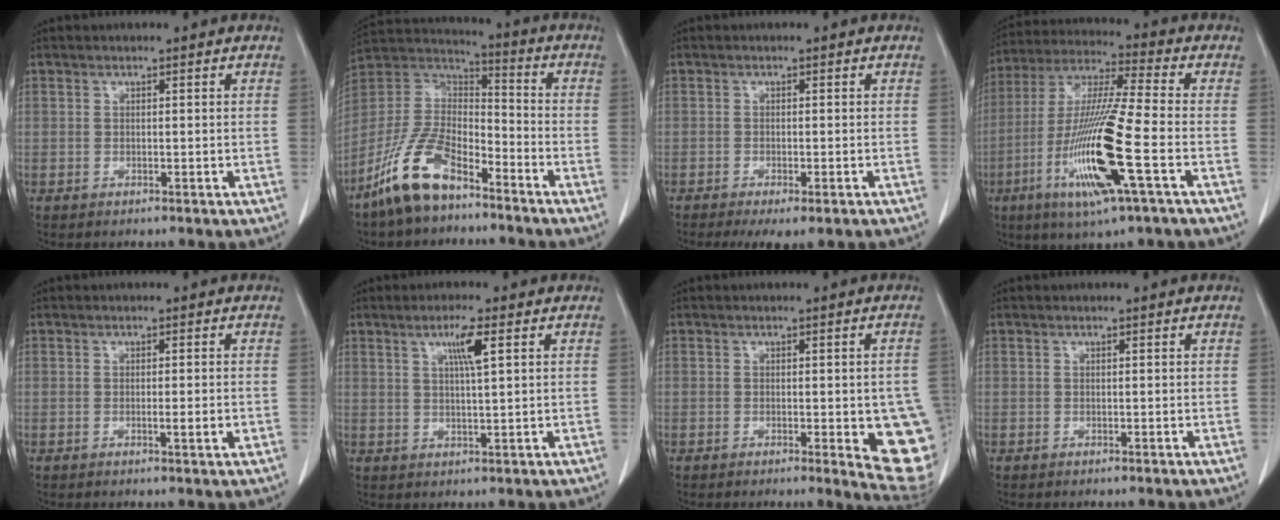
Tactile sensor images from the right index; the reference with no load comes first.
{"total": 13.5, "force": [-9.2, 5.4, 8.3], "torque": [-0.182, 0.009, -0.182]}
{"total": 5.1, "force": [-3.6, 1.3, 3.4], "torque": [-0.047, -0.013, -0.051]}
{"total": 17.3, "force": [-5.7, 0.3, 16.3], "torque": [-0.338, -0.022, -0.110]}
{"total": 2.0, "force": [-0.4, 0.0, 2.0], "torque": [-0.032, -0.005, -0.007]}
{"total": 4.3, "force": [1.8, -0.2, 3.9], "torque": [-0.068, -0.002, 0.031]}
{"total": 10.2, "force": [-2.0, 2.1, 9.8], "torque": [-0.088, -0.011, -0.020]}
{"total": 0.0}